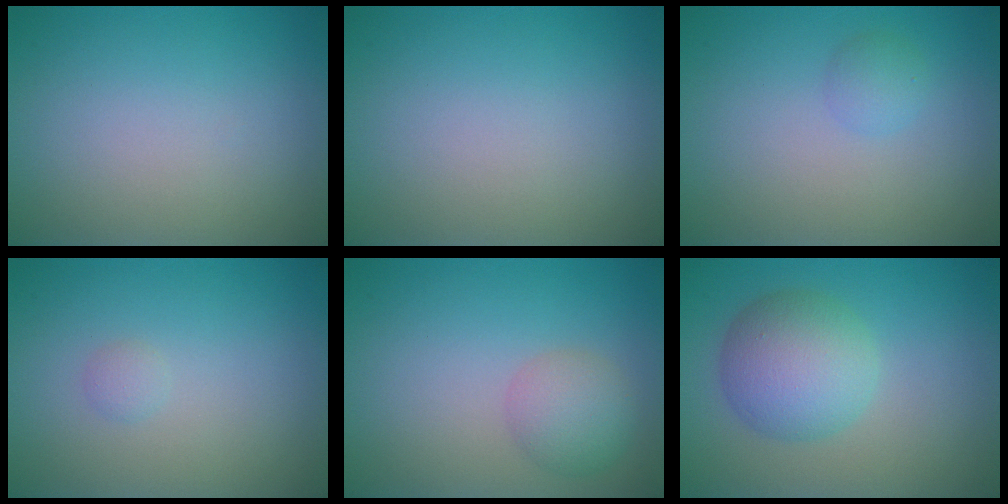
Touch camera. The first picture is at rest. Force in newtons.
{"total": 0.0}
{"total": 1.2, "press": 1.2, "slide": 0.1}
{"total": 0.6, "press": 0.6, "slide": 0.0}
{"total": 2.8, "press": 2.8, "slide": 0.1}
{"total": 5.6, "press": 5.6, "slide": 0.2}